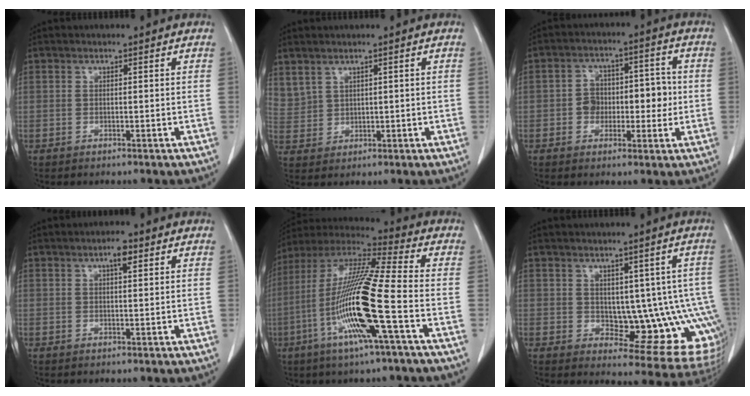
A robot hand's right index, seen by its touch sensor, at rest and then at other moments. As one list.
[{"total": 4.7, "force": [2.9, 3.2, 1.8], "torque": [-0.051, 0.009, 0.078]}, {"total": 7.5, "force": [-0.8, 5.0, 5.5], "torque": [-0.075, 0.035, -0.009]}, {"total": 2.4, "force": [1.2, 0.5, 2.0], "torque": [-0.035, 0.004, 0.018]}, {"total": 18.6, "force": [-5.3, -0.1, 17.8], "torque": [-0.363, -0.014, -0.112]}, {"total": 12.5, "force": [0.0, 5.5, 11.3], "torque": [-0.114, 0.004, 0.016]}]